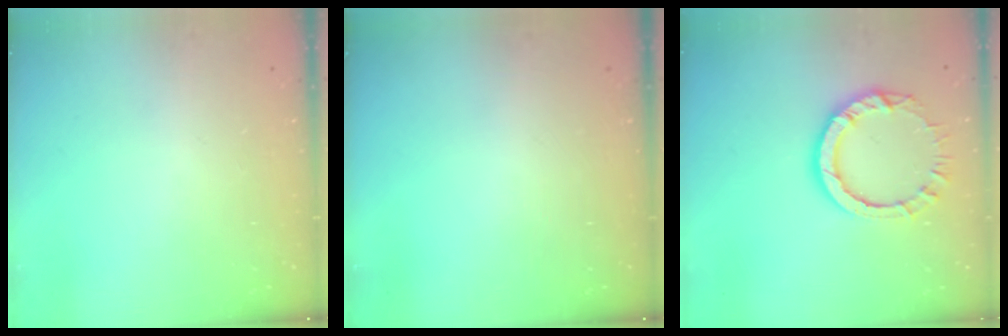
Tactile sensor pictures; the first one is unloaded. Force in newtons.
{"total": 0.0}
{"total": 8.7, "press": 8.6, "slide": 0.7}